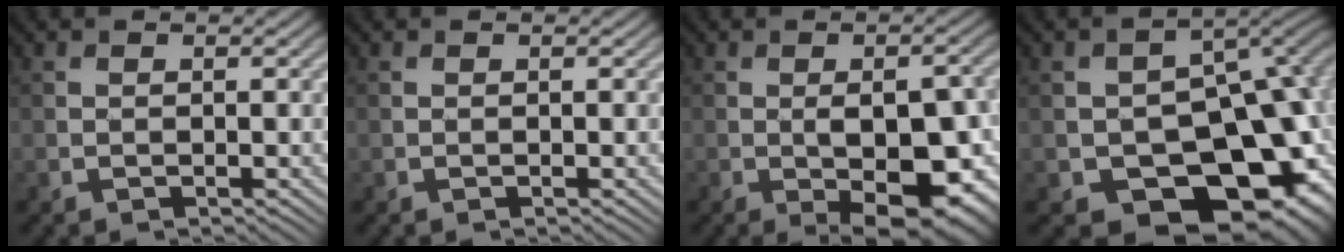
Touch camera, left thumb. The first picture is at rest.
{"total": 0.0}
{"total": 11.6, "force": [-3.1, 5.2, 9.9], "torque": [-0.133, -0.021, -0.031]}
{"total": 18.7, "force": [-6.6, 12.4, 12.3], "torque": [-0.159, -0.020, -0.085]}